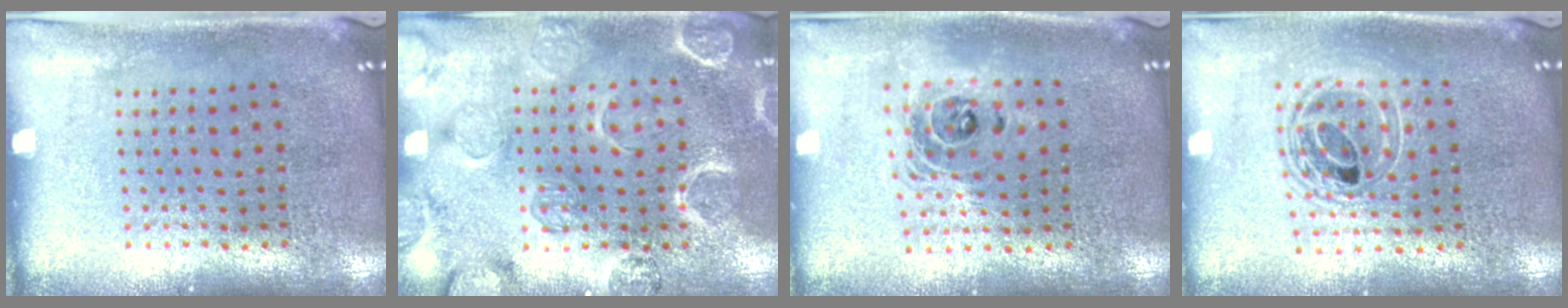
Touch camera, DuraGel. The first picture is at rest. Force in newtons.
{"total": 2.4, "press": 2.4, "slide": 0.4}
{"total": 1.5, "press": 1.3, "slide": 0.9}
{"total": 1.7, "press": 1.4, "slide": 0.9}